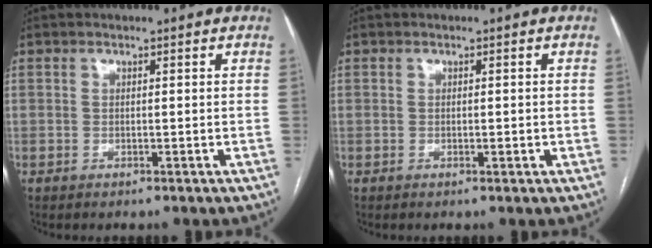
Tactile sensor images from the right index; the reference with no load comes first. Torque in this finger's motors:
{"motor_torque": [-0.01, 0.27, 0.10, 0.05]}